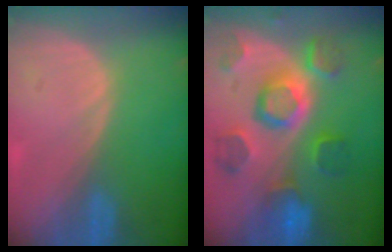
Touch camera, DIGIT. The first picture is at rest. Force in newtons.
{"total": 11.3, "press": 10.0, "slide": 5.4}